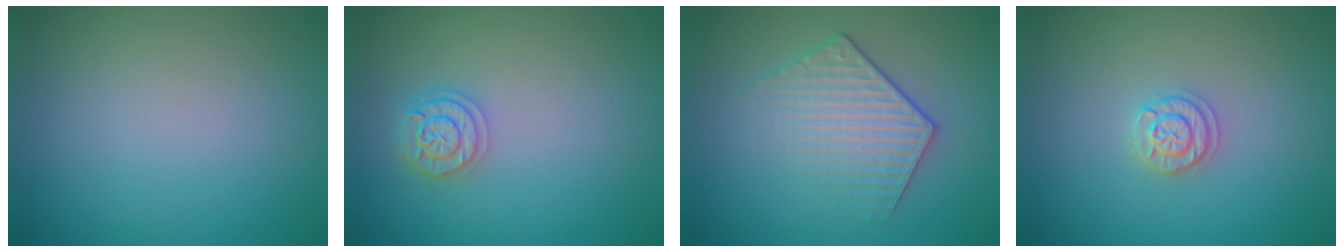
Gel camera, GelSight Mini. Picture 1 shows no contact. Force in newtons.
{"total": 2.6, "press": 2.4, "slide": 1.0}
{"total": 3.5, "press": 3.2, "slide": 1.4}
{"total": 1.8, "press": 1.8, "slide": 0.3}